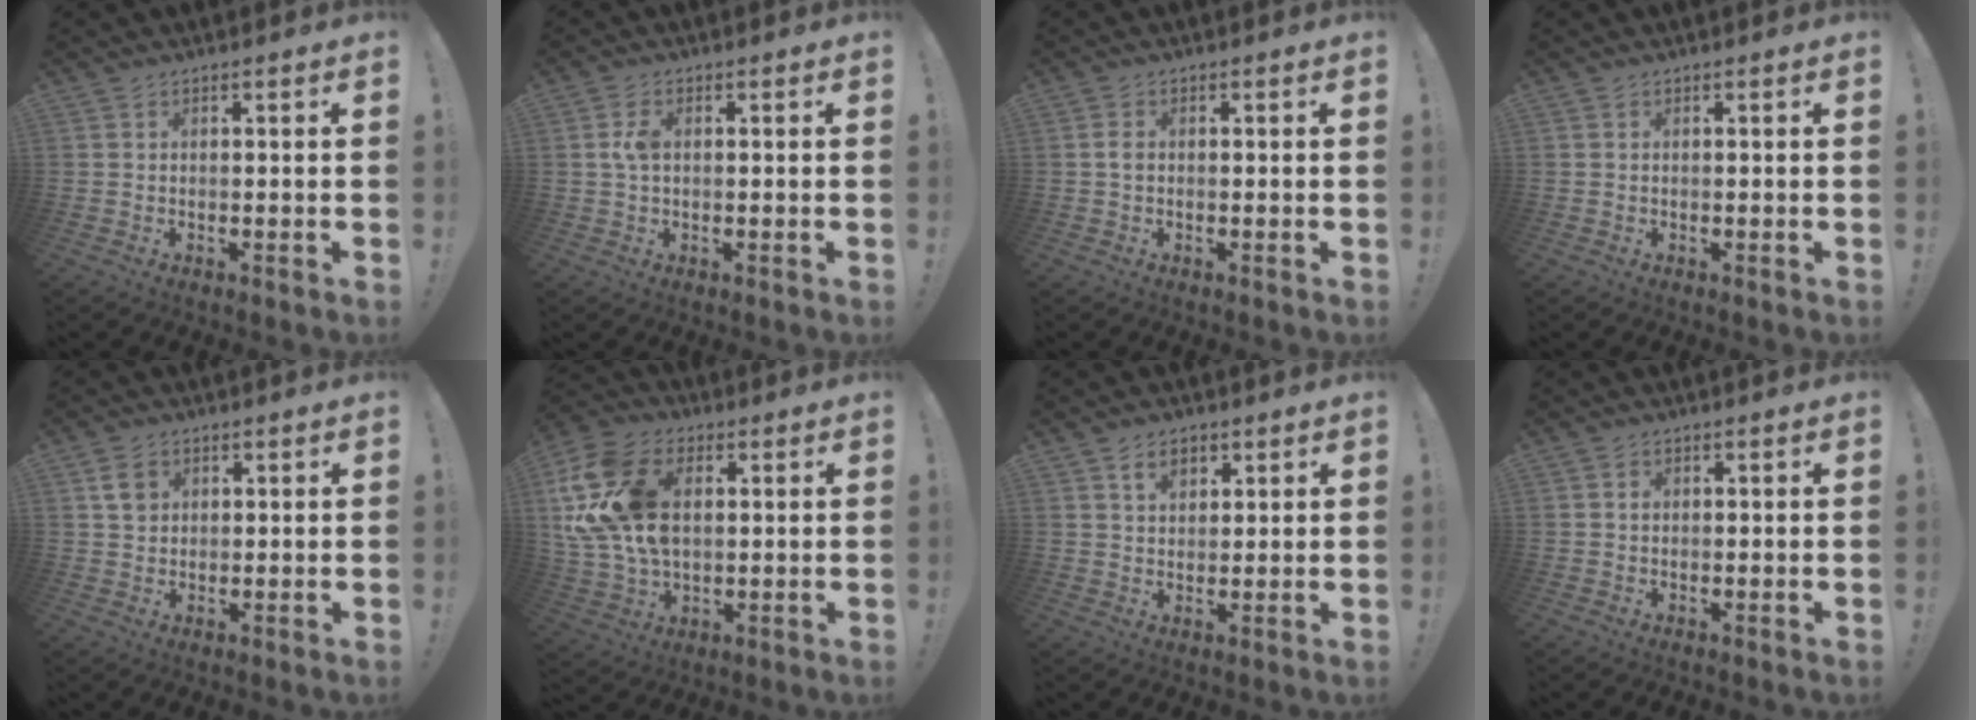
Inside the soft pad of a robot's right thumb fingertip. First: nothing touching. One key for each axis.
{"total": 4.1, "fx": 0.5, "fy": 2.4, "fz": 3.3, "tx": -0.073, "ty": 0.007, "tz": 0.008}
{"total": 1.7, "fx": 0.1, "fy": 1.0, "fz": 1.3, "tx": -0.027, "ty": 0.004, "tz": 0.001}
{"total": 0.0}
{"total": 4.8, "fx": 1.9, "fy": 3.9, "fz": 2.0, "tx": -0.017, "ty": -0.003, "tz": 0.034}
{"total": 21.2, "fx": 4.6, "fy": 14.7, "fz": 14.6, "tx": -0.278, "ty": -0.005, "tz": 0.089}
{"total": 5.5, "fx": 2.9, "fy": 3.7, "fz": 2.7, "tx": -0.037, "ty": -0.006, "tz": 0.051}
{"total": 0.9, "fx": 0.2, "fy": 0.8, "fz": 0.3, "tx": 0.010, "ty": -0.004, "tz": 0.001}